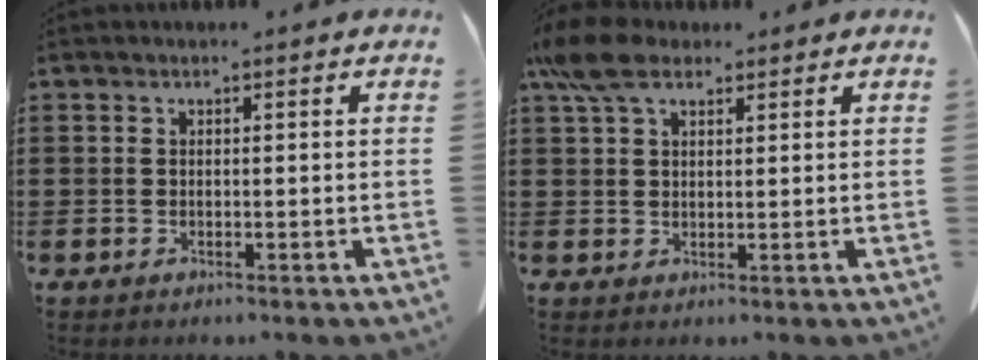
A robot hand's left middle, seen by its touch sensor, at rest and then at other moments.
{"total": 6.2, "force": [4.2, 3.0, 3.5], "torque": [-0.075, 0.000, 0.078]}